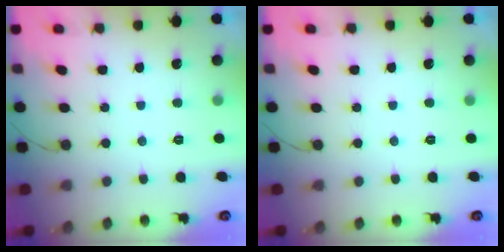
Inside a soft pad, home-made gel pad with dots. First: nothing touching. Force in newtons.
{"total": 0.0}